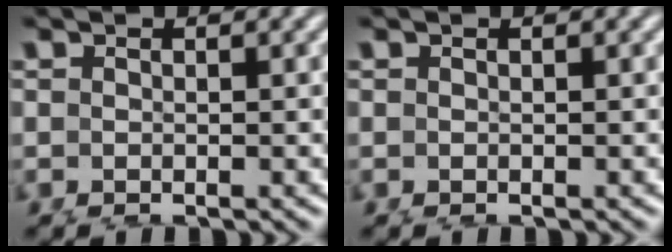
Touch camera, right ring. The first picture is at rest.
{"total": 0.0}